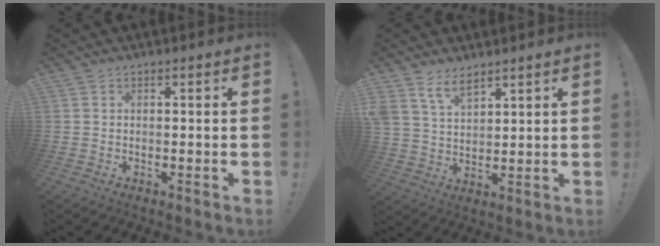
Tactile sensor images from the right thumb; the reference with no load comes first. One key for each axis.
{"total": 7.7, "fx": 5.9, "fy": 3.6, "fz": 3.5, "tx": -0.077, "ty": -0.025, "tz": 0.114}